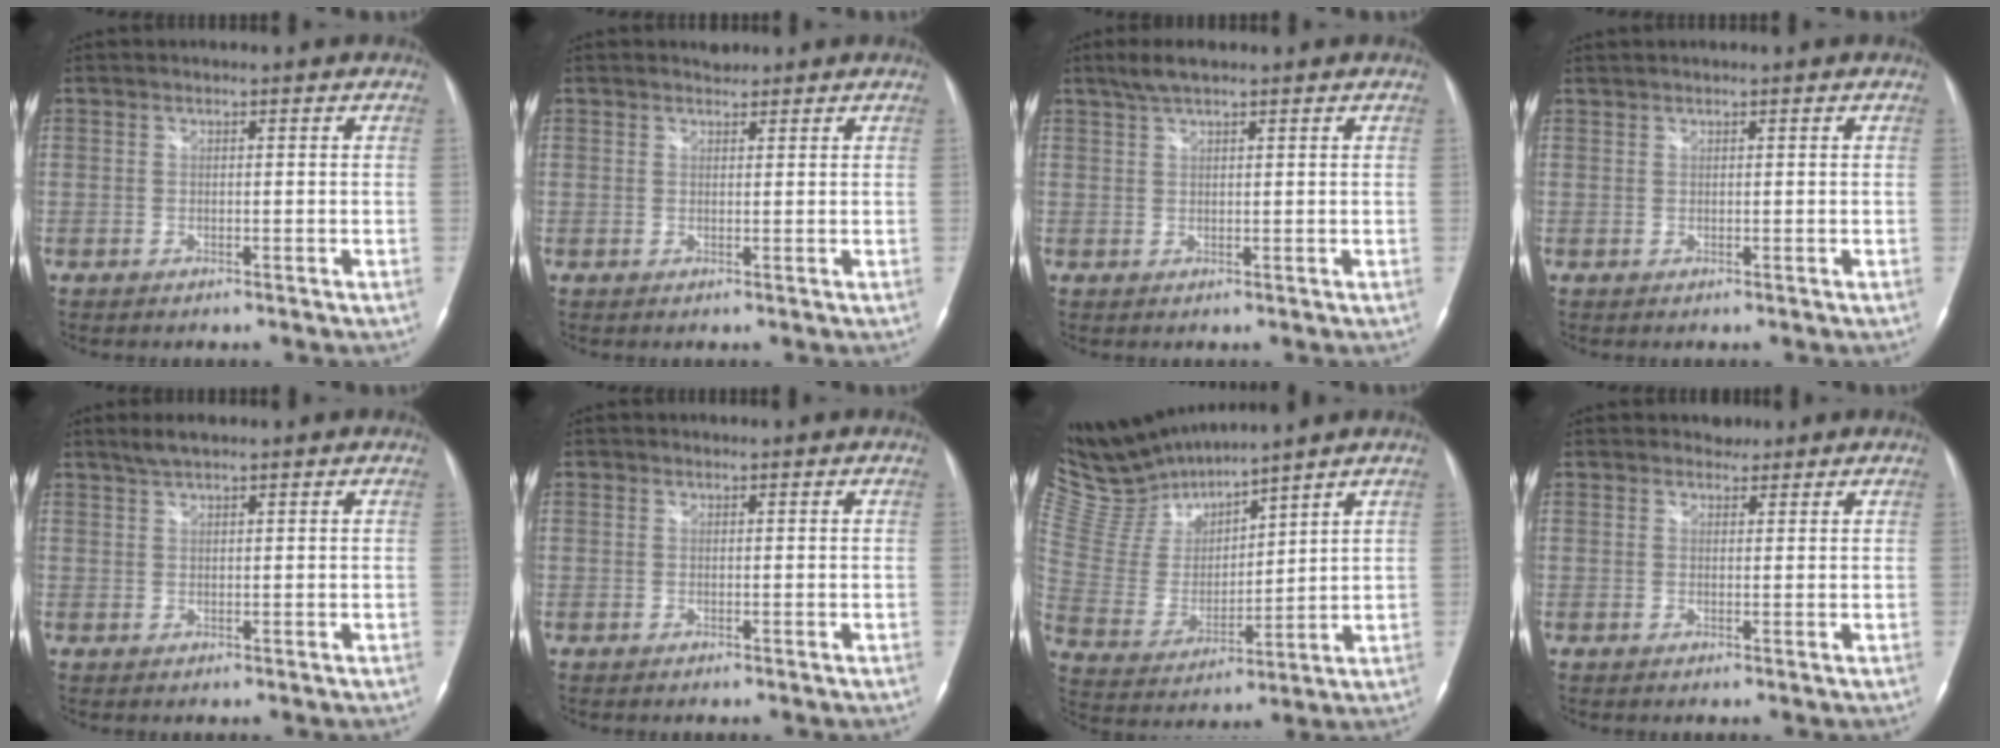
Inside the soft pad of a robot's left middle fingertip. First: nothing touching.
{"total": 1.2, "force": [1.1, 0.5, 0.0], "torque": [-0.002, 0.003, 0.014]}
{"total": 3.2, "force": [2.4, 0.4, 2.0], "torque": [-0.047, 0.008, 0.050]}
{"total": 0.6, "force": [0.6, 0.0, 0.1], "torque": [-0.006, 0.009, 0.017]}
{"total": 2.6, "force": [2.1, 0.3, 1.4], "torque": [-0.033, 0.005, 0.041]}
{"total": 0.0}
{"total": 11.8, "force": [11.6, 0.8, 2.1], "torque": [-0.071, 0.004, 0.252]}
{"total": 1.7, "force": [1.4, 1.1, -0.1], "torque": [0.002, 0.002, 0.016]}